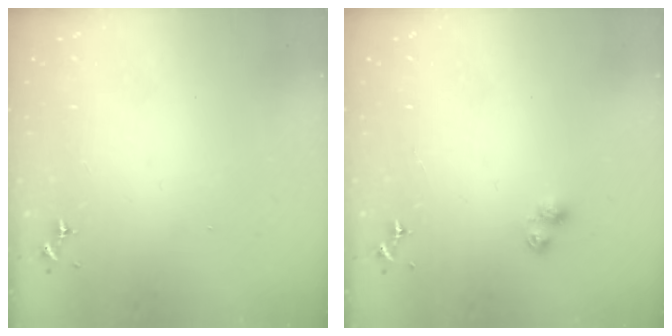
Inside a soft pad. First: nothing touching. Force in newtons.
{"total": 5.7, "press": 5.7, "slide": 0.3}